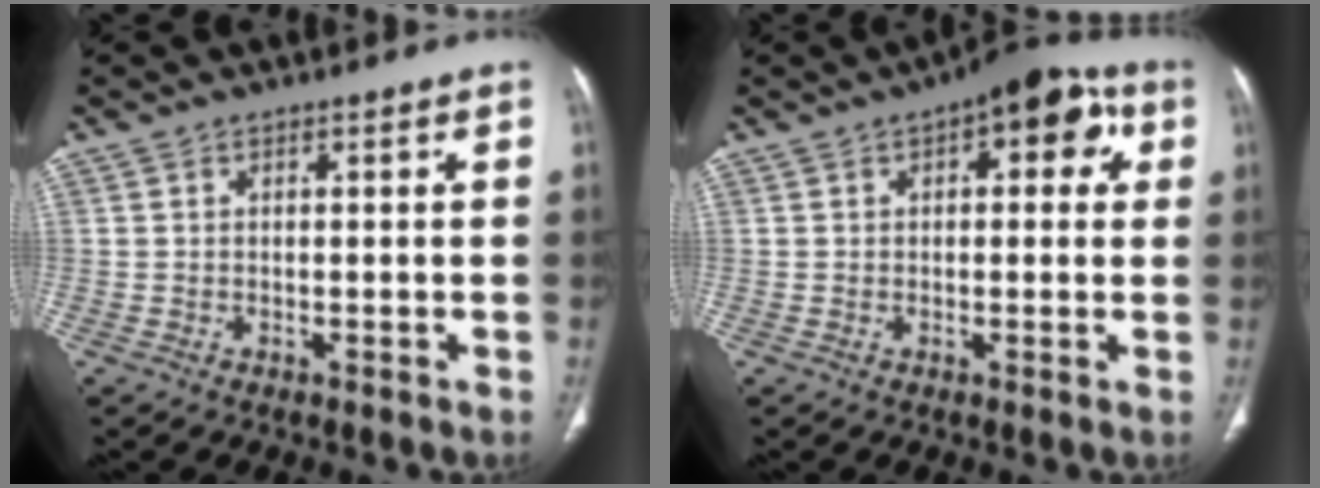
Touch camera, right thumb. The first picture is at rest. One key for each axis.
{"total": 10.6, "fx": 3.9, "fy": 5.0, "fz": 8.5, "tx": -0.071, "ty": 0.019, "tz": 0.040}